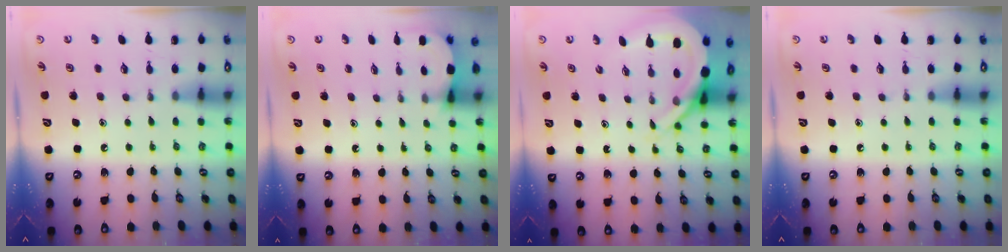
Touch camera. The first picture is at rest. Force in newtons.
{"total": 2.5, "press": 2.5, "slide": 0.2}
{"total": 7.8, "press": 7.7, "slide": 0.9}
{"total": 0.0}